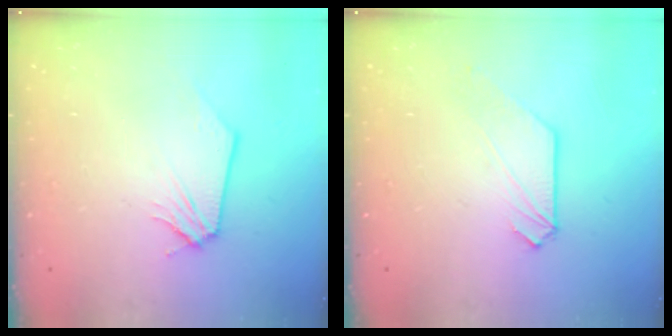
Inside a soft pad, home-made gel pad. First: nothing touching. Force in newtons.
{"total": 0.7, "press": 0.7, "slide": 0.1}